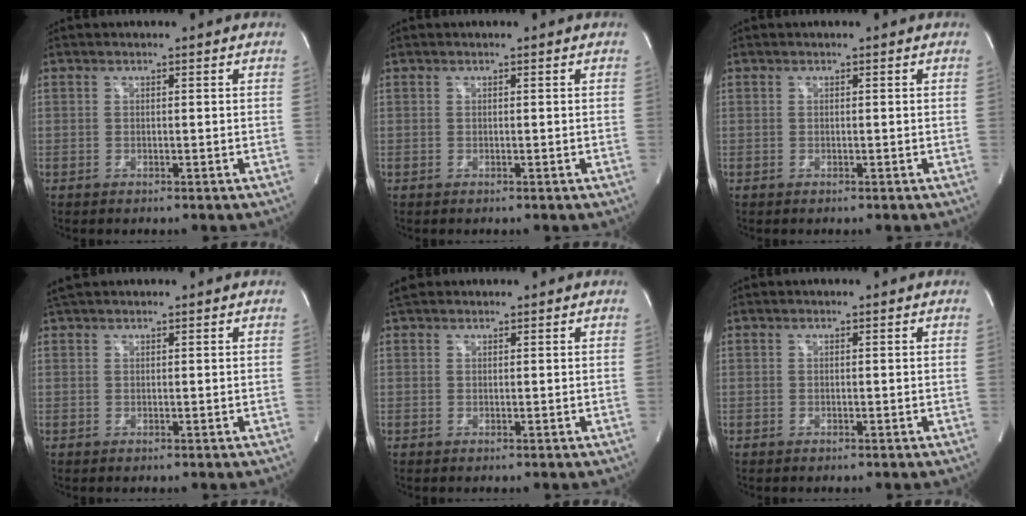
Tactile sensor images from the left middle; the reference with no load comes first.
{"total": 0.0}
{"total": 0.0}
{"total": 2.3, "force": [2.1, 0.3, 0.9], "torque": [-0.022, 0.027, 0.043]}
{"total": 2.1, "force": [1.8, 0.9, 0.4], "torque": [-0.015, 0.023, 0.032]}
{"total": 0.0}